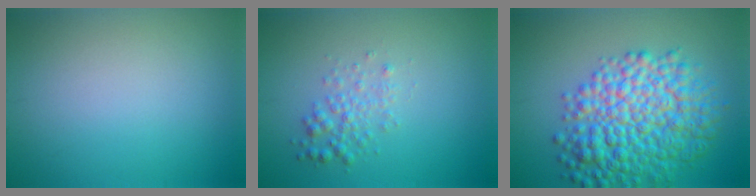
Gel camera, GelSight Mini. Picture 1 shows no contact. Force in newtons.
{"total": 2.0, "press": 2.0, "slide": 0.0}
{"total": 9.3, "press": 9.3, "slide": 0.0}